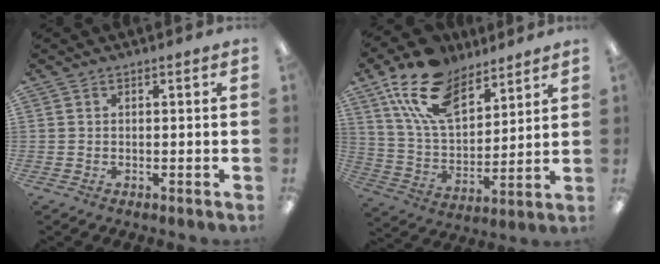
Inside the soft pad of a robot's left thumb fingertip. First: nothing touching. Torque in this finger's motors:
{"motor_torque": [0.48, 0.43, 1.60, -1.17, 0.38]}